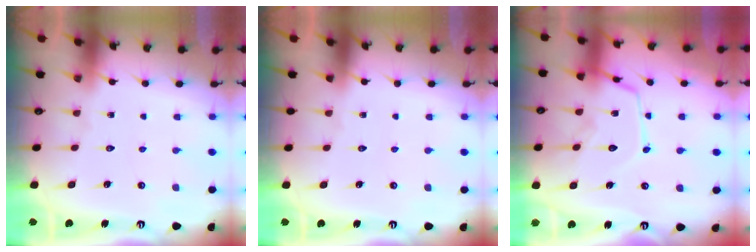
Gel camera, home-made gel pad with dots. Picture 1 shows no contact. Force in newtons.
{"total": 0.0}
{"total": 14.5, "press": 14.4, "slide": 1.3}